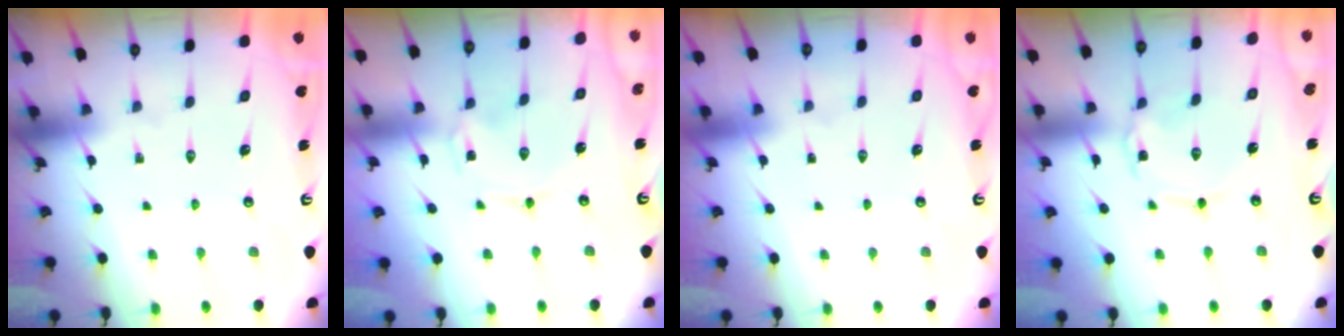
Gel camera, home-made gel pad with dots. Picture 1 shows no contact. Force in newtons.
{"total": 0.0}
{"total": 1.6, "press": 1.6, "slide": 0.1}
{"total": 1.9, "press": 1.9, "slide": 0.3}